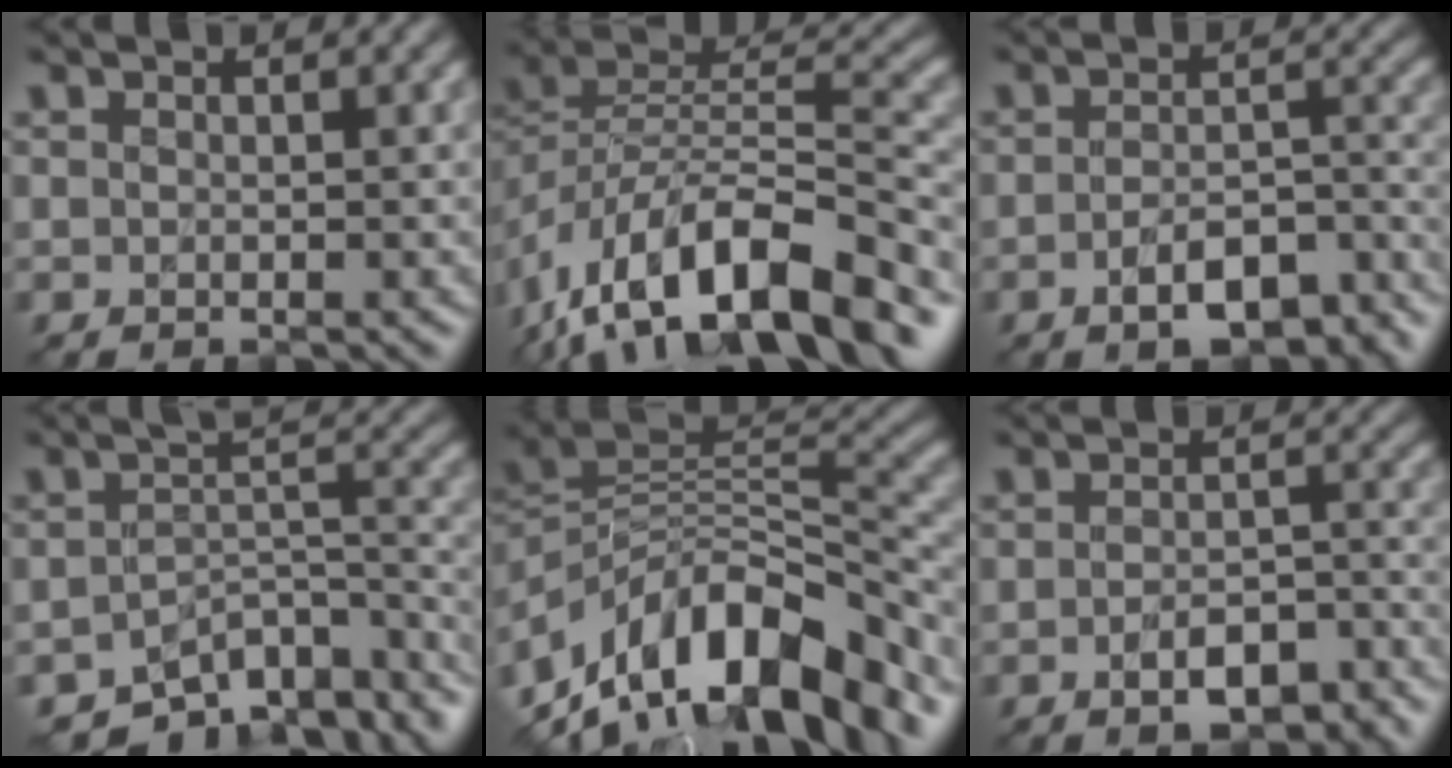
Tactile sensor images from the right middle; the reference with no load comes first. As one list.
[{"total": 15.1, "force": [-9.5, 6.7, 9.7], "torque": [-0.182, 0.009, -0.162]}, {"total": 8.1, "force": [-5.3, 3.2, 5.3], "torque": [-0.077, -0.009, -0.078]}, {"total": 8.6, "force": [-6.6, 3.3, 4.5], "torque": [-0.057, -0.019, -0.094]}, {"total": 13.2, "force": [-7.7, 6.1, 8.8], "torque": [-0.155, 0.033, -0.145]}, {"total": 6.4, "force": [-4.1, 2.6, 4.1], "torque": [-0.060, -0.004, -0.058]}]